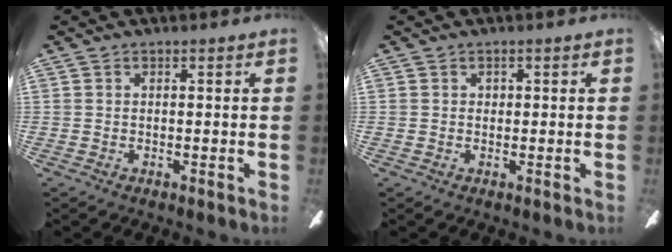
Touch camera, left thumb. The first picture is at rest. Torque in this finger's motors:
{"motor_torque": [0.01, -0.01, 0.13, -0.01, 0.00]}